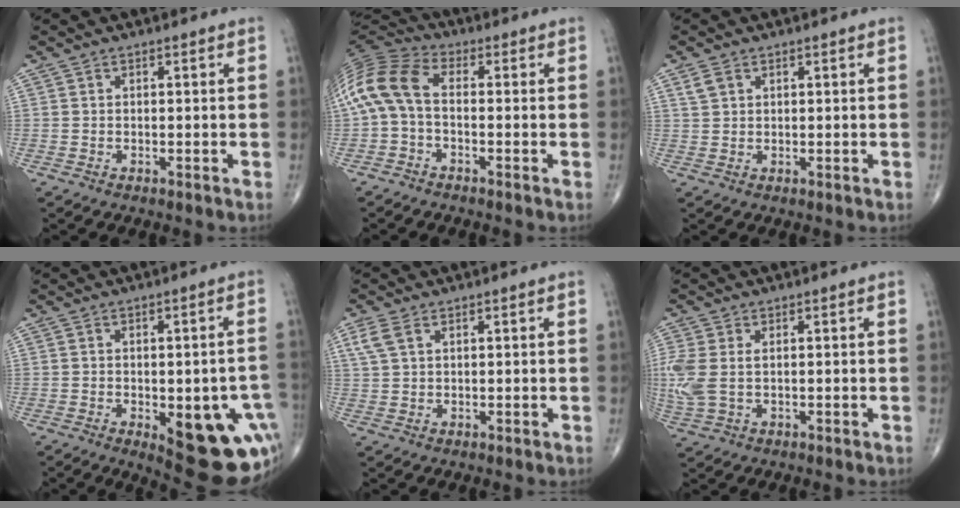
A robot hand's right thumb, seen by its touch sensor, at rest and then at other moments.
{"total": 11.8, "force": [-0.9, 6.7, 9.6], "torque": [-0.208, 0.032, -0.030]}
{"total": 2.2, "force": [1.2, 1.5, 1.1], "torque": [-0.020, 0.002, 0.028]}
{"total": 18.6, "force": [-5.5, 7.5, 16.1], "torque": [-0.148, 0.008, -0.043]}
{"total": 3.3, "force": [1.6, 1.8, 2.2], "torque": [-0.057, 0.009, 0.041]}
{"total": 7.0, "force": [0.5, 4.2, 5.6], "torque": [-0.163, 0.009, 0.021]}